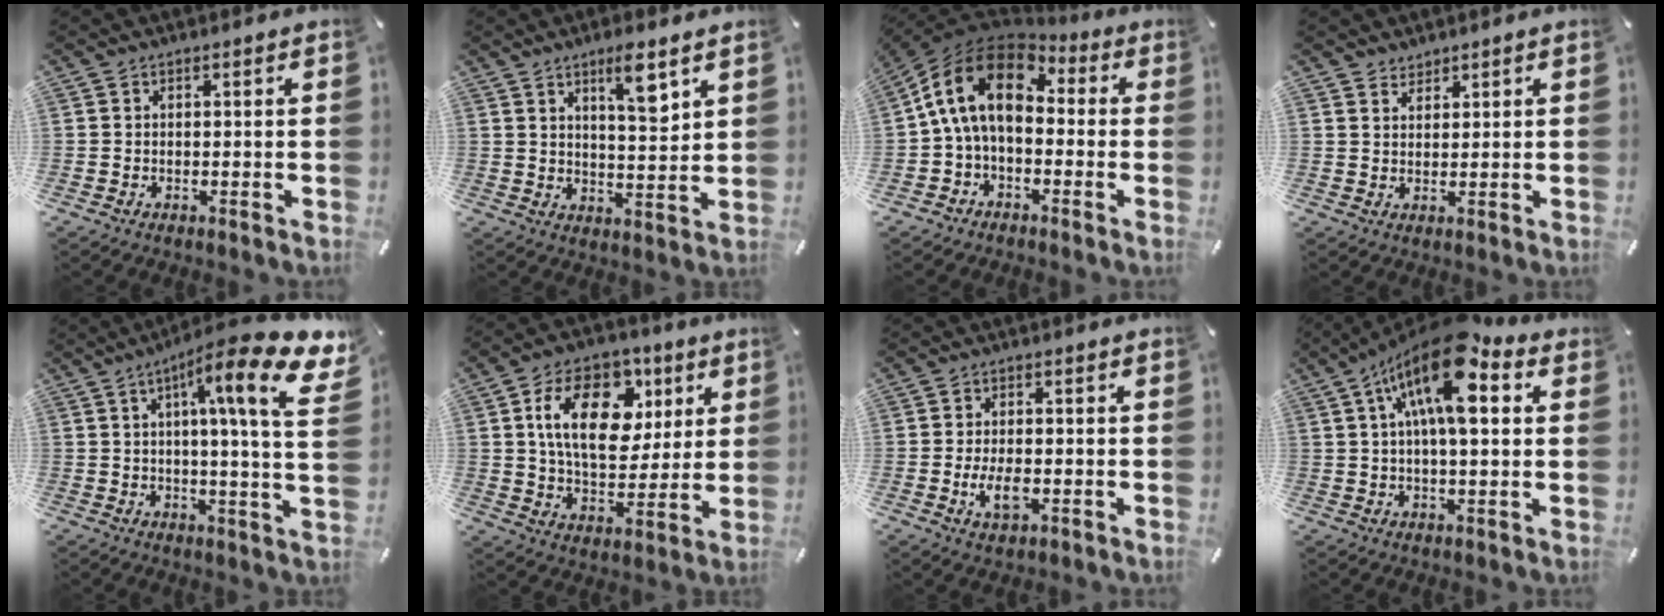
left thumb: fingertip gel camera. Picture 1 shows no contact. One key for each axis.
{"total": 8.1, "fx": 5.4, "fy": 1.7, "fz": 5.7, "tx": -0.086, "ty": -0.035, "tz": 0.085}
{"total": 15.0, "fx": 1.2, "fy": 9.8, "fz": 11.4, "tx": -0.232, "ty": 0.018, "tz": 0.014}
{"total": 2.8, "fx": 2.2, "fy": 1.6, "fz": -0.3, "tx": 0.011, "ty": -0.009, "tz": 0.042}
{"total": 20.4, "fx": 8.3, "fy": 2.8, "fz": 18.4, "tx": -0.278, "ty": -0.049, "tz": 0.110}
{"total": 18.1, "fx": 5.7, "fy": 11.9, "fz": 12.4, "tx": -0.206, "ty": 0.007, "tz": 0.100}
{"total": 5.4, "fx": -1.4, "fy": 2.8, "fz": 4.4, "tx": -0.101, "ty": -0.001, "tz": -0.028}
{"total": 16.9, "fx": 7.1, "fy": 6.4, "fz": 14.0, "tx": -0.245, "ty": -0.025, "tz": 0.113}